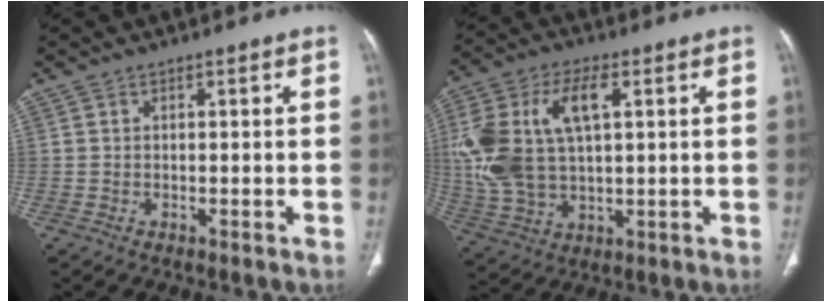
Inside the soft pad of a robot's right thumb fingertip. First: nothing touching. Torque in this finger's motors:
{"motor_torque": [1.71, 2.86, 1.57, 0.84, 0.24]}